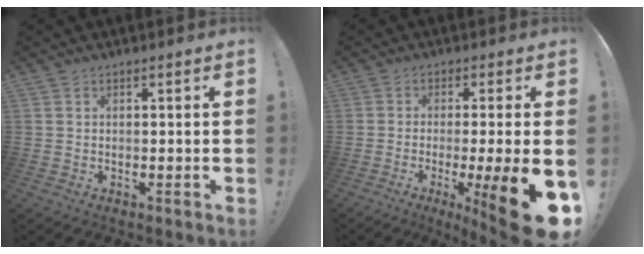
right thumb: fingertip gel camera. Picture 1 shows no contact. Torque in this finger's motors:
{"motor_torque": [0.71, 1.04, 1.65, -1.12, 0.57]}